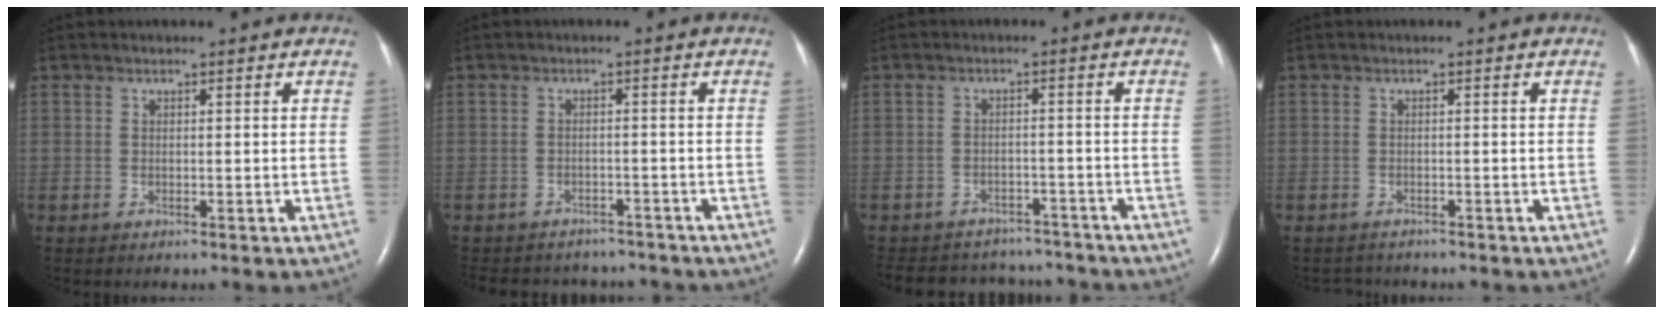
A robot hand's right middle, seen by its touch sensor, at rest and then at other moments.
{"total": 10.1, "force": [-9.2, 3.8, 1.7], "torque": [-0.036, 0.012, -0.109]}
{"total": 13.4, "force": [-12.1, 4.9, 2.7], "torque": [-0.062, 0.017, -0.152]}
{"total": 1.6, "force": [-1.5, 0.5, -0.3], "torque": [0.003, -0.005, -0.021]}